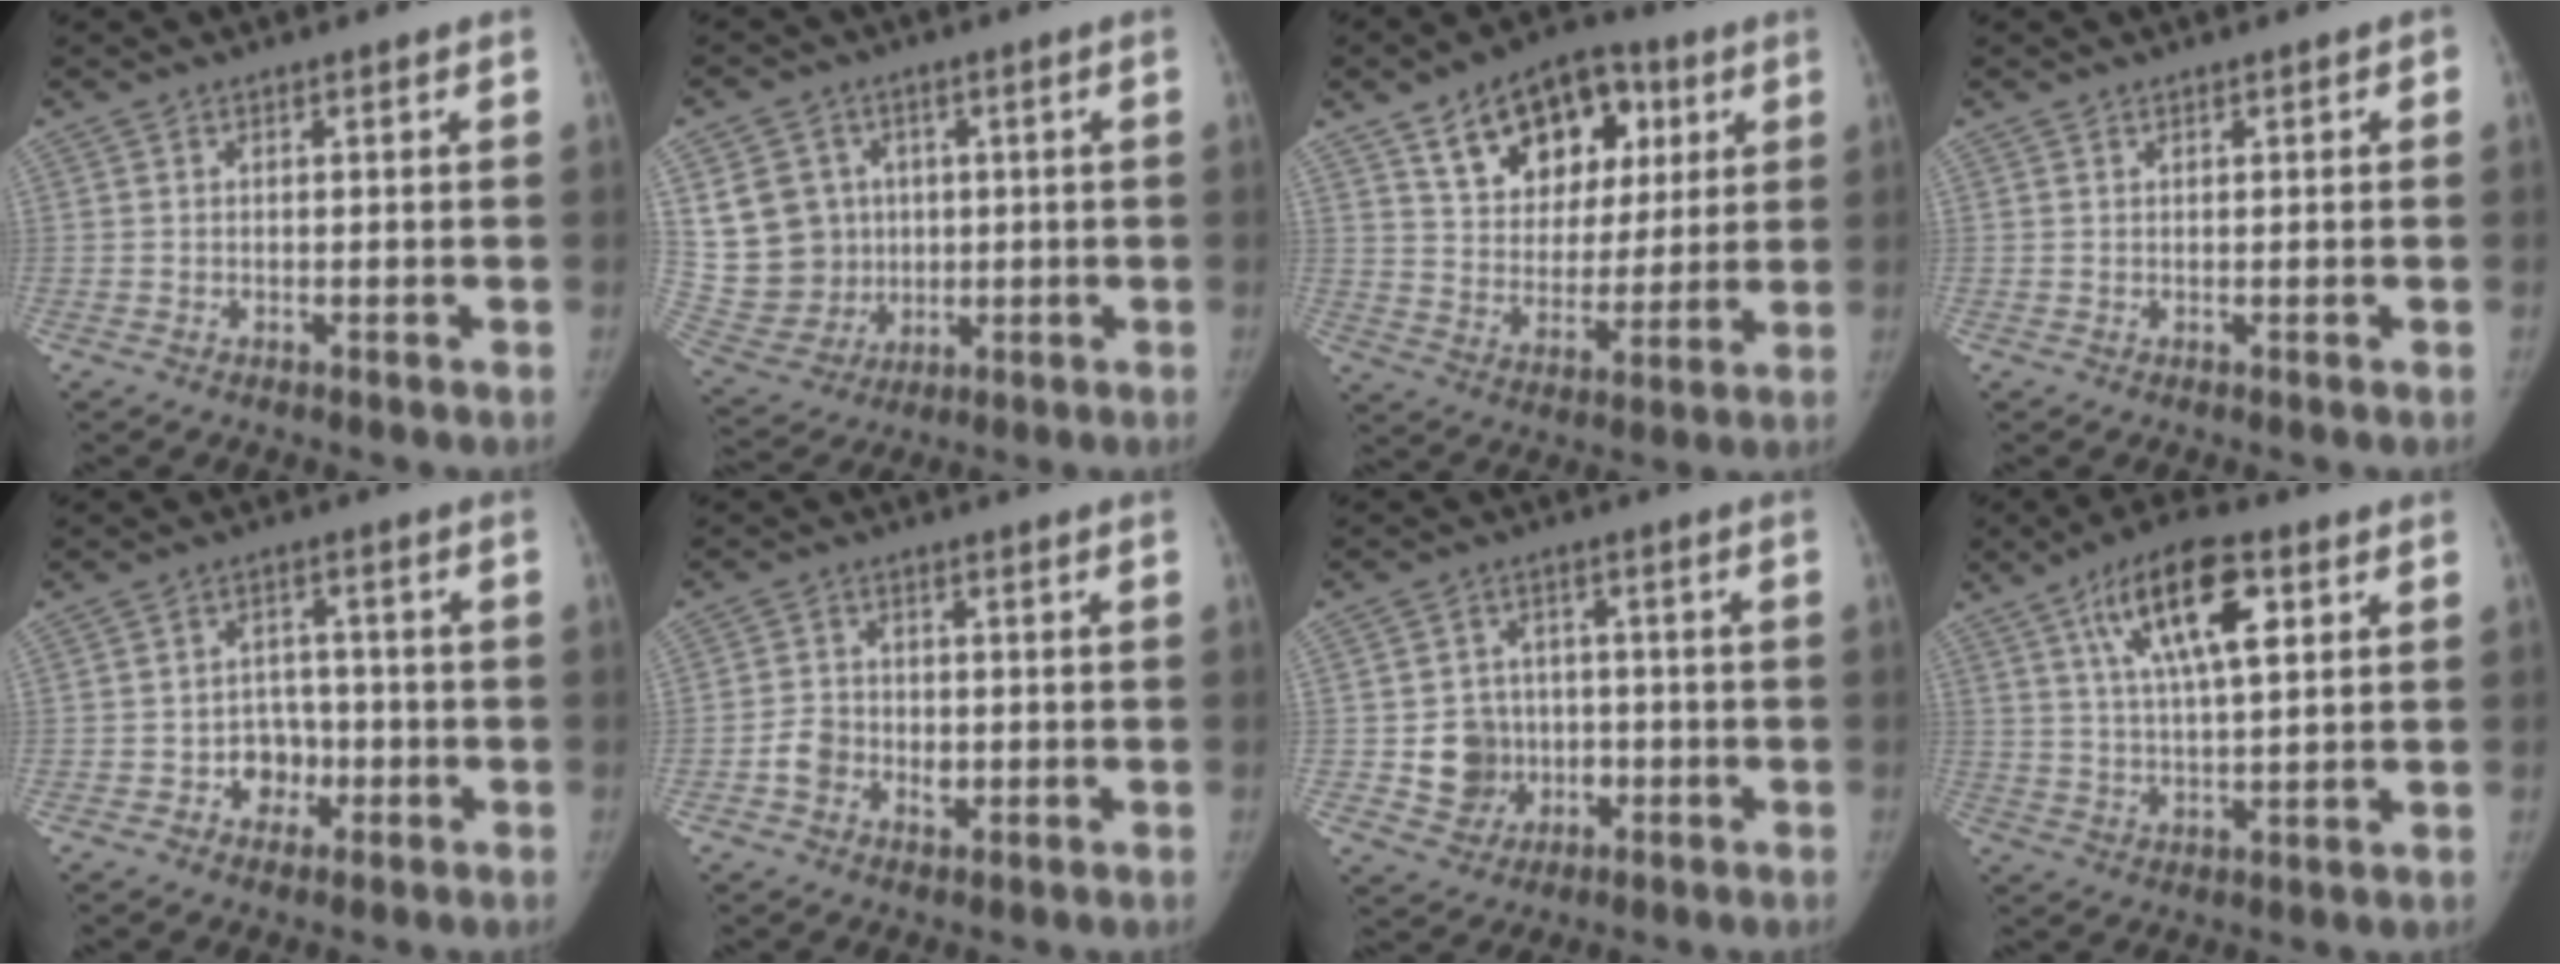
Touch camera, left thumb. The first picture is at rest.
{"total": 14.1, "force": [2.5, 12.7, 5.5], "torque": [-0.078, 0.003, 0.070]}
{"total": 19.1, "force": [8.5, 12.8, 11.4], "torque": [-0.128, -0.012, 0.139]}
{"total": 0.6, "force": [0.2, 0.5, 0.3], "torque": [0.005, 0.001, 0.001]}
{"total": 6.1, "force": [-2.0, 5.1, 2.5], "torque": [-0.001, 0.023, -0.032]}
{"total": 5.7, "force": [-1.3, 4.7, 2.9], "torque": [-0.028, 0.014, -0.025]}
{"total": 8.7, "force": [-1.6, 7.9, 3.2], "torque": [-0.013, 0.012, -0.020]}
{"total": 14.5, "force": [5.9, 5.4, 12.1], "torque": [-0.194, -0.007, 0.098]}